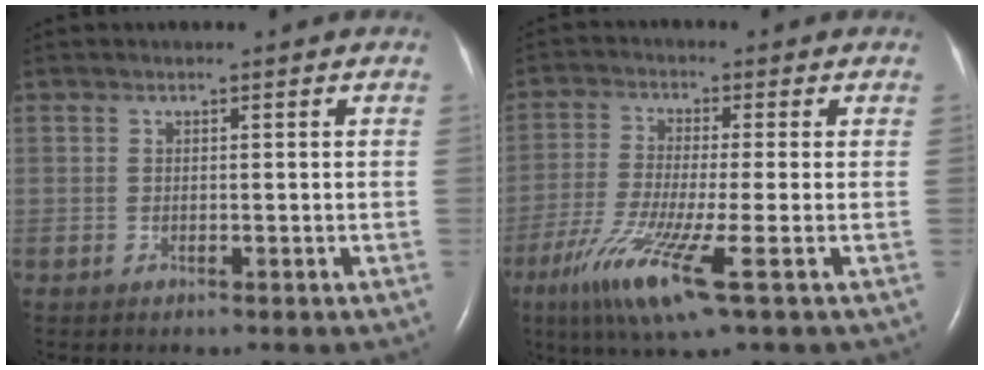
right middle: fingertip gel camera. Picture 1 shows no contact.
{"total": 10.5, "force": [-4.8, 0.1, 9.4], "torque": [-0.197, -0.036, -0.091]}